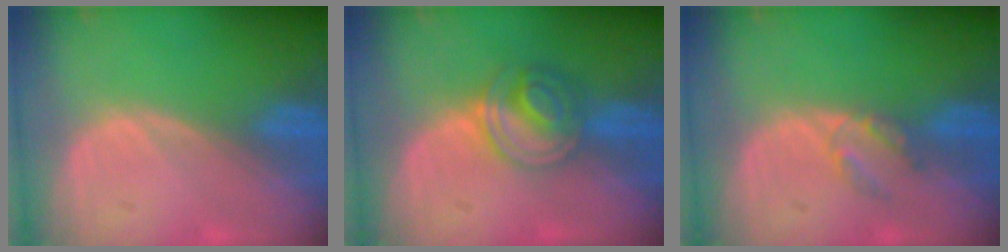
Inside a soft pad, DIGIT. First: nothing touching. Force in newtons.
{"total": 6.3, "press": 5.5, "slide": 3.1}
{"total": 2.5, "press": 2.5, "slide": 0.3}